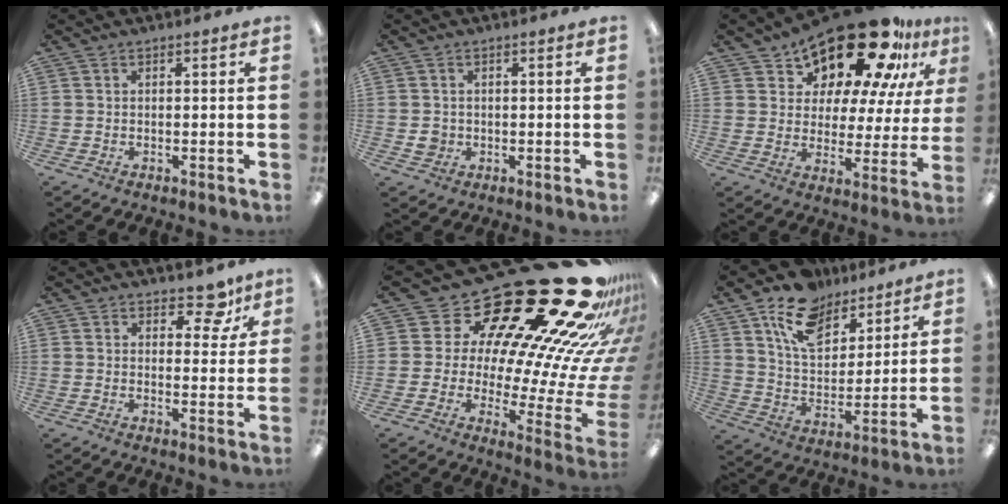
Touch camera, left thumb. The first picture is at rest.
{"total": 2.6, "force": [0.1, 2.5, 0.7], "torque": [-0.006, 0.000, 0.000]}
{"total": 22.1, "force": [17.2, 8.6, 10.9], "torque": [-0.165, -0.131, 0.293]}
{"total": 7.1, "force": [5.1, 3.6, 3.4], "torque": [-0.024, -0.035, 0.085]}
{"total": 34.6, "force": [23.3, 13.1, 21.9], "torque": [-0.257, -0.229, 0.438]}
{"total": 14.7, "force": [10.1, 8.4, 6.6], "torque": [-0.117, -0.047, 0.190]}